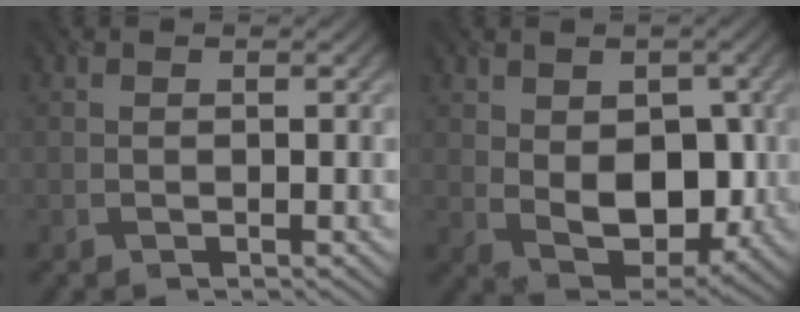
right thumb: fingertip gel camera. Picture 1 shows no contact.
{"total": 8.4, "force": [0.0, 5.5, 6.4], "torque": [-0.116, -0.018, 0.006]}